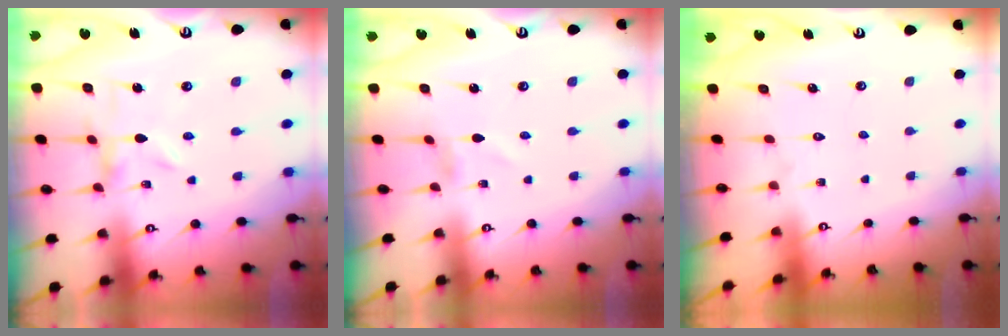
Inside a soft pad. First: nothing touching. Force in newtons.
{"total": 1.3, "press": 1.2, "slide": 0.1}
{"total": 1.6, "press": 1.6, "slide": 0.1}